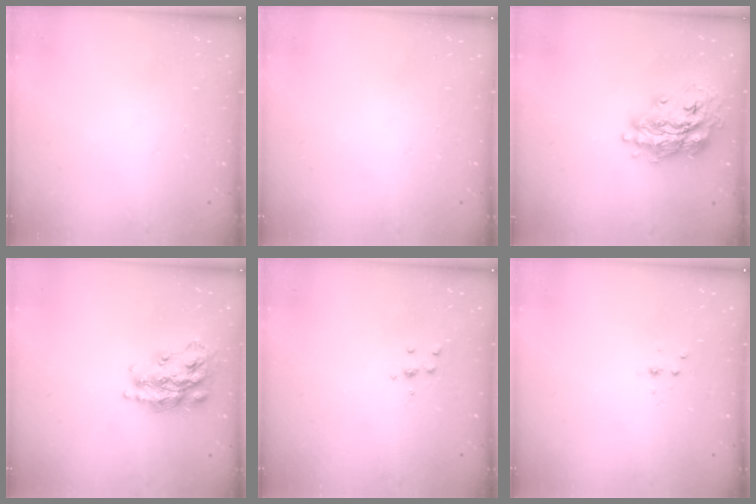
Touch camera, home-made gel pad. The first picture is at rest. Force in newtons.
{"total": 0.0}
{"total": 17.4, "press": 17.4, "slide": 1.4}
{"total": 17.5, "press": 17.5, "slide": 1.0}
{"total": 4.1, "press": 4.1, "slide": 0.6}
{"total": 2.3, "press": 2.3, "slide": 0.3}